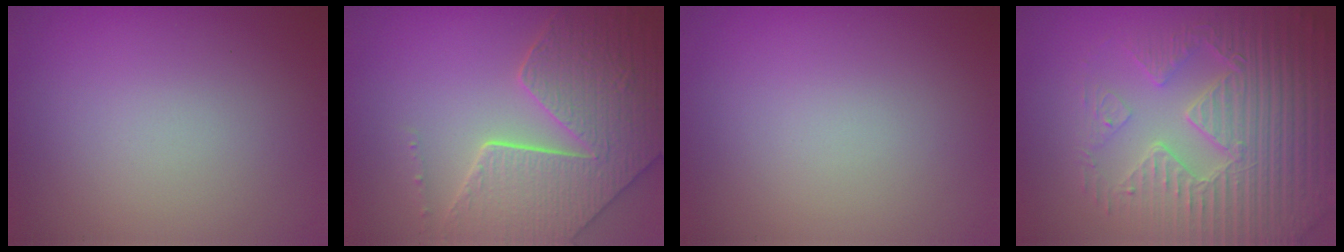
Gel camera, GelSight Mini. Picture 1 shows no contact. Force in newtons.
{"total": 8.3, "press": 6.1, "slide": 5.6}
{"total": 0.0}
{"total": 6.9, "press": 5.7, "slide": 3.8}